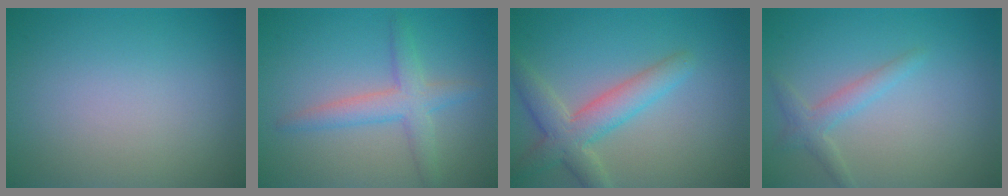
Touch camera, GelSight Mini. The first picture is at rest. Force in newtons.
{"total": 3.4, "press": 3.4, "slide": 0.3}
{"total": 4.6, "press": 4.6, "slide": 0.4}
{"total": 1.9, "press": 1.9, "slide": 0.1}